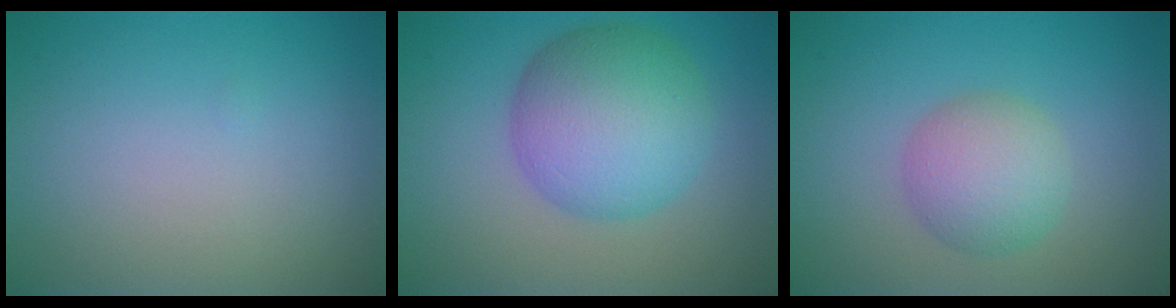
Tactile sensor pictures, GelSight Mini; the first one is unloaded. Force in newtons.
{"total": 8.0, "press": 8.0, "slide": 0.2}
{"total": 4.0, "press": 4.0, "slide": 0.2}